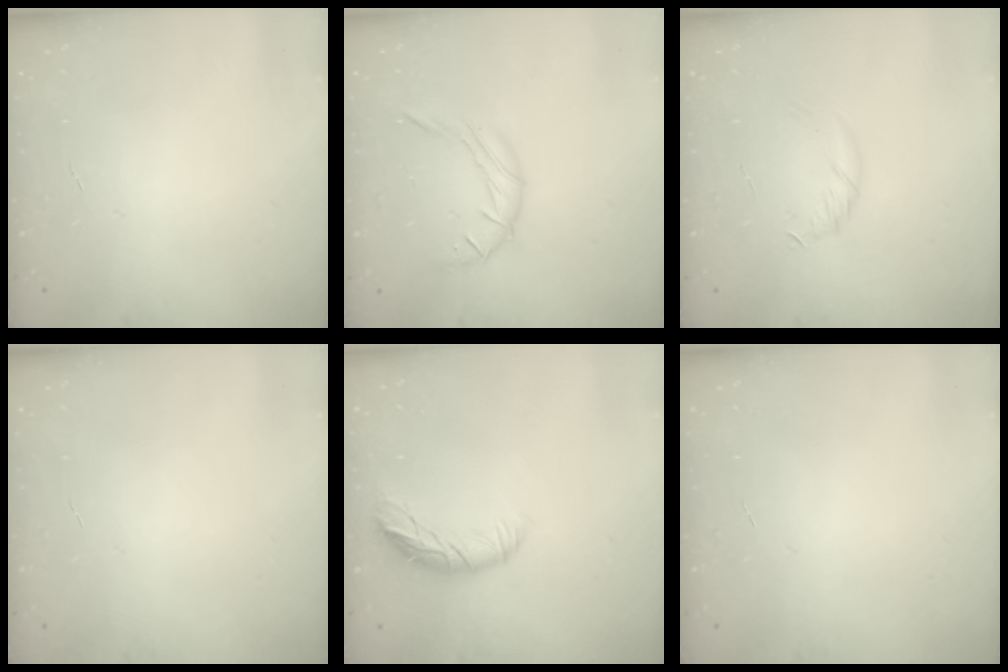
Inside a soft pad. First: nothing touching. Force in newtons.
{"total": 8.3, "press": 8.3, "slide": 0.1}
{"total": 4.0, "press": 3.9, "slide": 1.1}
{"total": 0.0}
{"total": 9.1, "press": 8.8, "slide": 2.0}
{"total": 0.0}